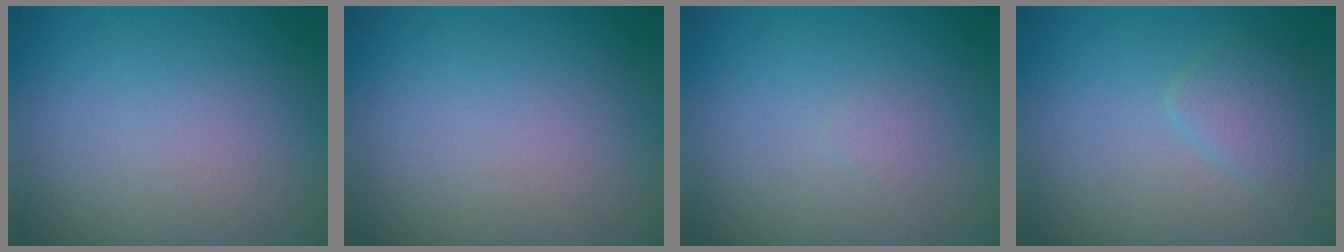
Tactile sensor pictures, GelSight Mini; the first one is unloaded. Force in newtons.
{"total": 0.0}
{"total": 0.6, "press": 0.6, "slide": 0.1}
{"total": 2.5, "press": 2.5, "slide": 0.1}